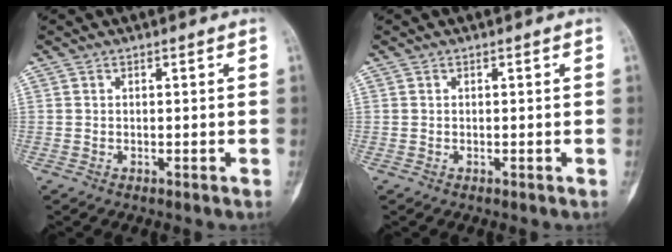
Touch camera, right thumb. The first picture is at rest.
{"total": 0.0}